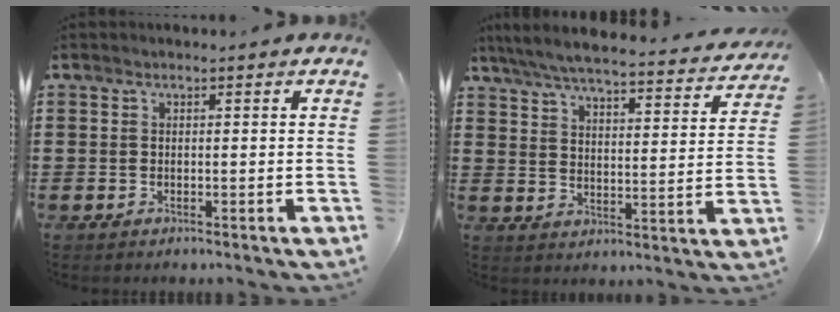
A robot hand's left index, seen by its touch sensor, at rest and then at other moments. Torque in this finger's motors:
{"motor_torque": [1.60, -0.53, 0.36, 0.09]}